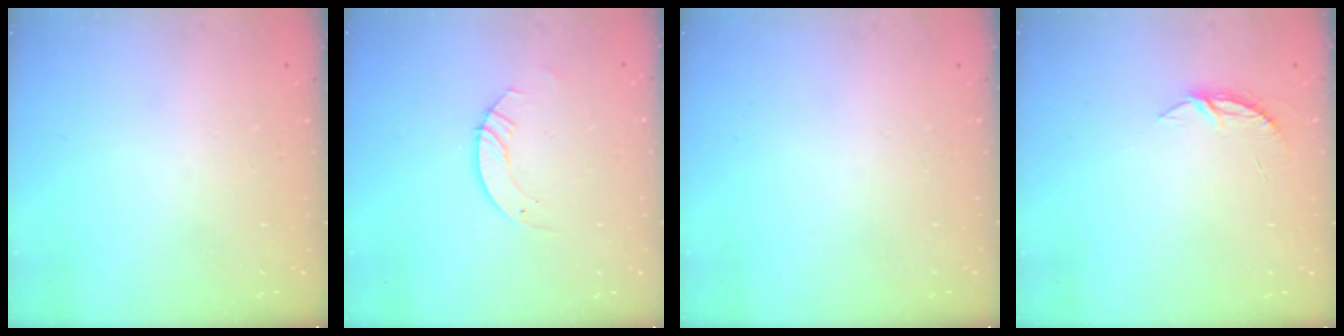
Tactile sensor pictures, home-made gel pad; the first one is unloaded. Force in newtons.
{"total": 3.5, "press": 3.5, "slide": 0.4}
{"total": 0.0}
{"total": 3.7, "press": 3.6, "slide": 0.4}